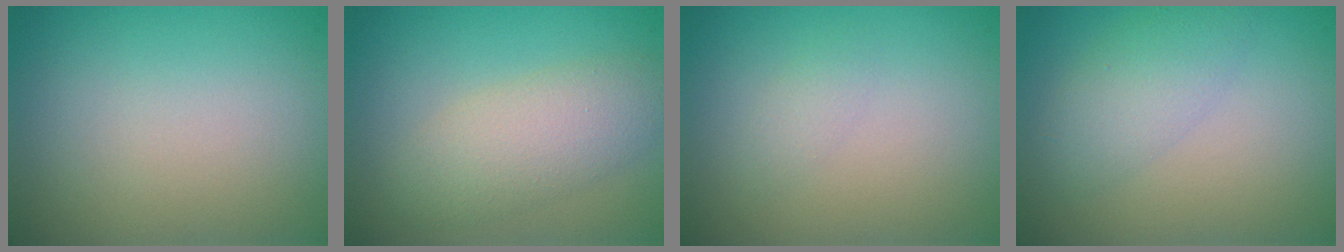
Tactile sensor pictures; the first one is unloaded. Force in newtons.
{"total": 4.1, "press": 4.1, "slide": 0.1}
{"total": 0.9, "press": 0.9, "slide": 0.1}
{"total": 2.8, "press": 2.8, "slide": 0.1}